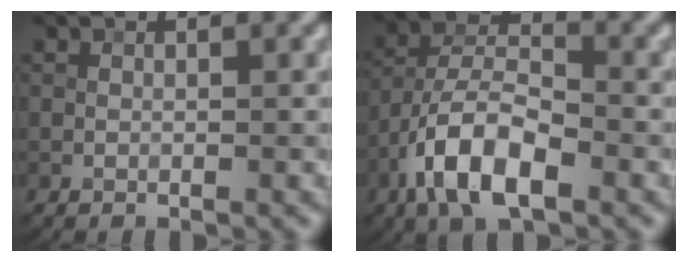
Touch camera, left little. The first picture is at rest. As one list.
[{"total": 7.9, "force": [-3.9, 3.4, 6.0], "torque": [-0.105, 0.008, -0.082]}]